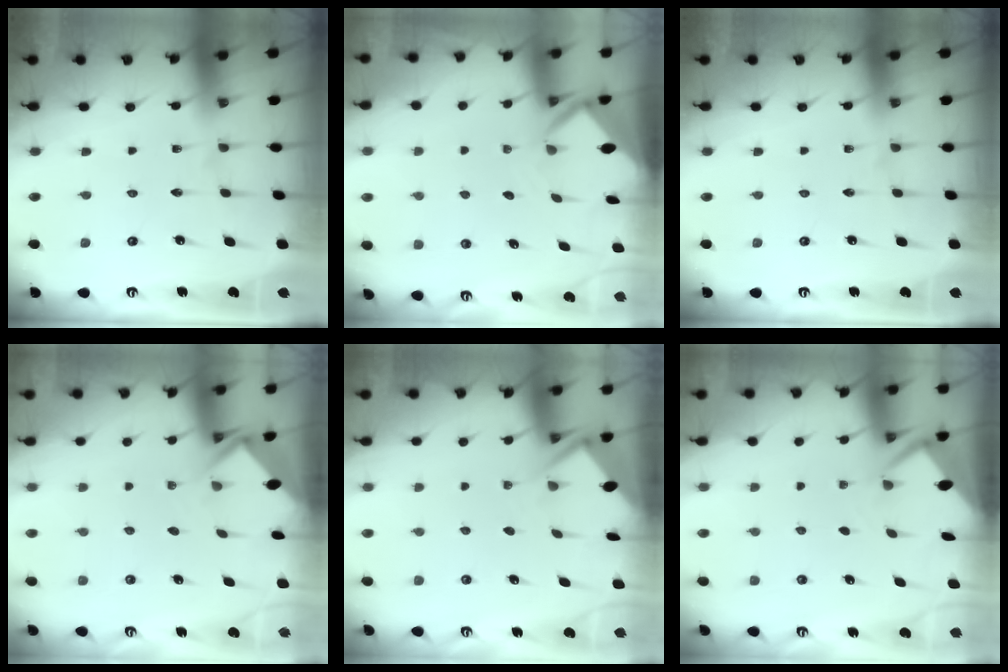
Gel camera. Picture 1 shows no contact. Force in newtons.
{"total": 3.0, "press": 3.0, "slide": 0.1}
{"total": 0.0}
{"total": 2.7, "press": 2.7, "slide": 0.1}
{"total": 2.9, "press": 2.9, "slide": 0.3}
{"total": 2.6, "press": 2.6, "slide": 0.4}